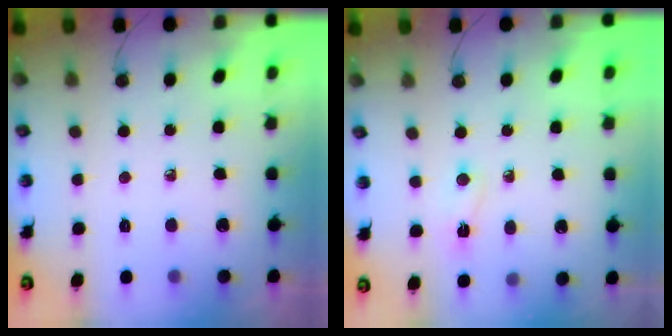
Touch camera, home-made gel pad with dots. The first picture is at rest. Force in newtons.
{"total": 2.4, "press": 2.4, "slide": 0.5}